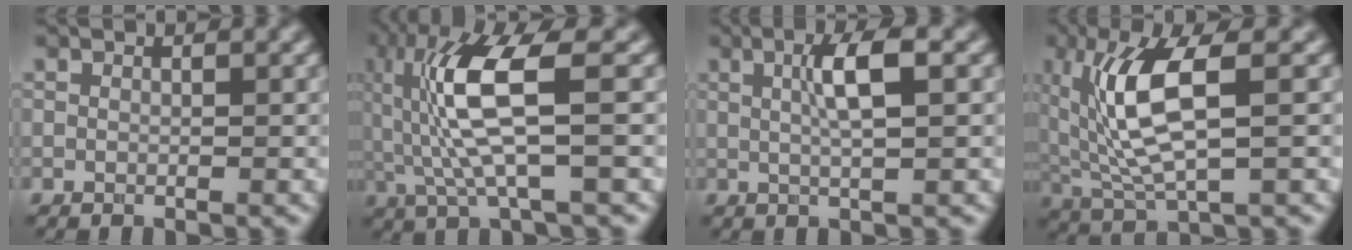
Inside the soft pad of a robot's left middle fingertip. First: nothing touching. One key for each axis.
{"total": 8.1, "fx": 0.7, "fy": 2.0, "fz": 7.8, "tx": -0.171, "ty": -0.001, "tz": 0.023}
{"total": 3.8, "fx": 0.7, "fy": 0.8, "fz": 3.7, "tx": -0.063, "ty": 0.010, "tz": 0.011}
{"total": 8.0, "fx": 1.5, "fy": 2.7, "fz": 7.3, "tx": -0.156, "ty": -0.004, "tz": 0.034}